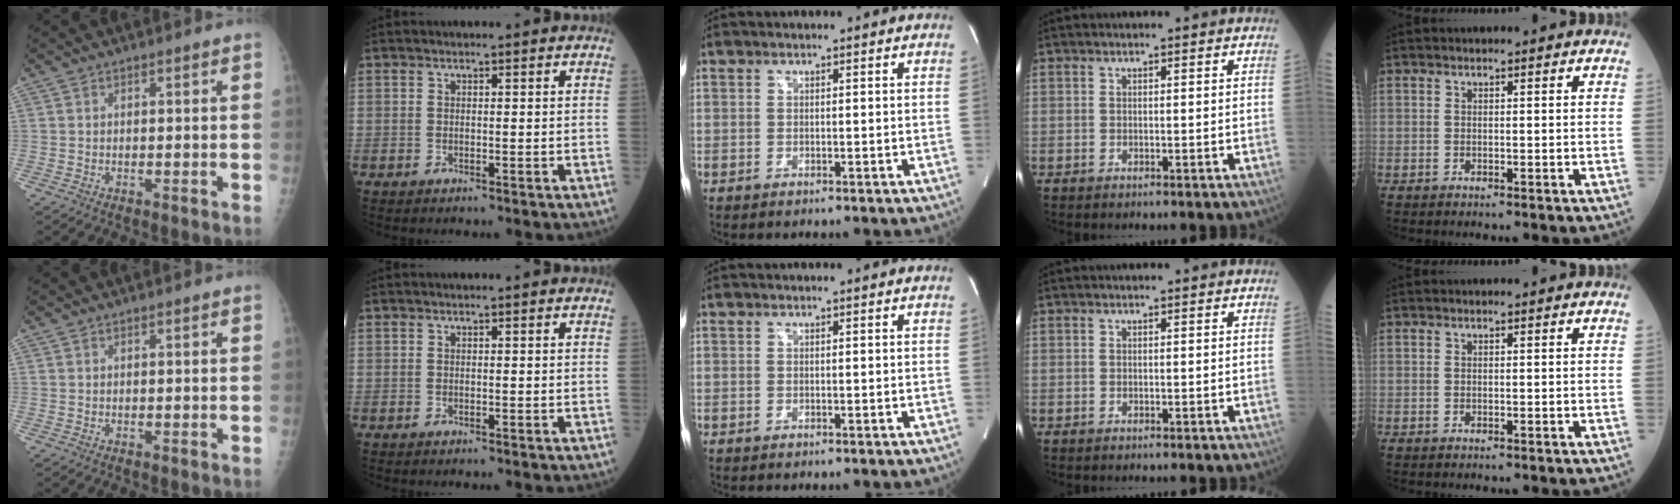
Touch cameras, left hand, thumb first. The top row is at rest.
{}